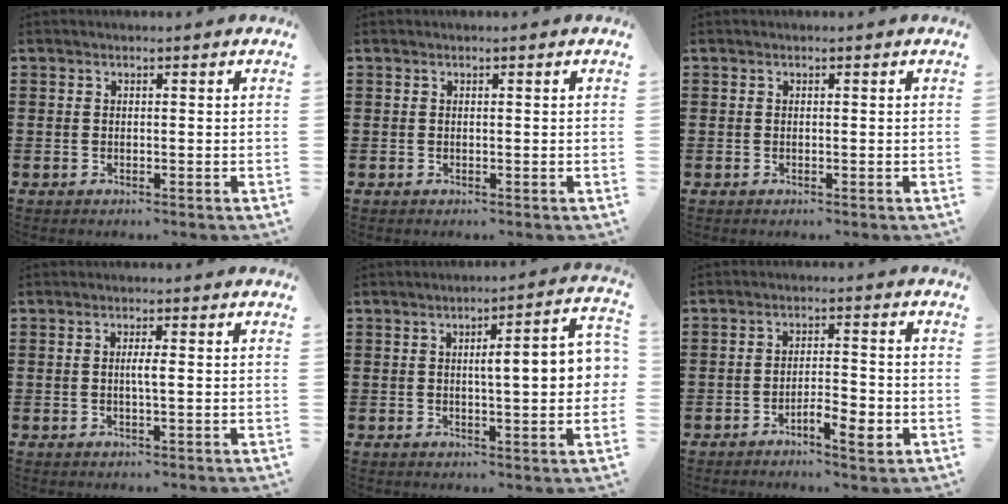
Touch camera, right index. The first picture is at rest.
{"total": 0.0}
{"total": 0.0}
{"total": 1.8, "force": [0.0, 0.1, 1.8], "torque": [-0.034, -0.003, -0.002]}
{"total": 7.3, "force": [0.5, 1.3, 7.2], "torque": [-0.106, -0.007, -0.001]}
{"total": 4.8, "force": [-2.8, 1.3, 3.7], "torque": [-0.059, 0.006, -0.049]}